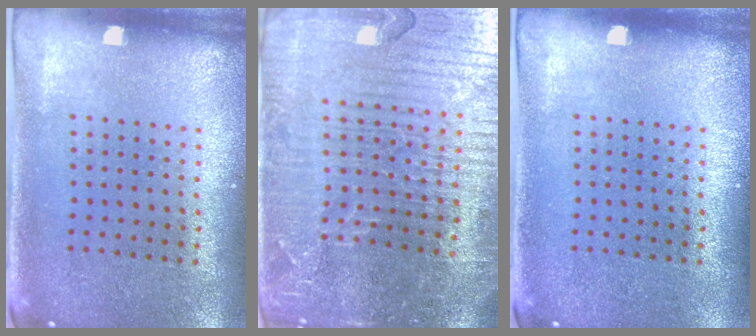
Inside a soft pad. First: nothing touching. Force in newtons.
{"total": 6.0, "press": 5.3, "slide": 2.7}
{"total": 0.0}